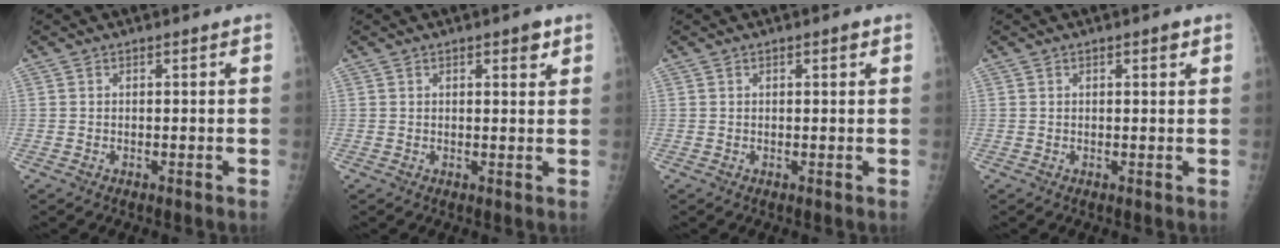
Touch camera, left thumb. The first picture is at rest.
{"total": 2.9, "force": [1.6, 1.1, 2.2], "torque": [-0.019, -0.006, 0.019]}
{"total": 1.5, "force": [0.7, 0.6, 1.2], "torque": [-0.012, 0.000, 0.009]}
{"total": 1.8, "force": [0.9, 0.7, 1.4], "torque": [-0.014, -0.001, 0.011]}